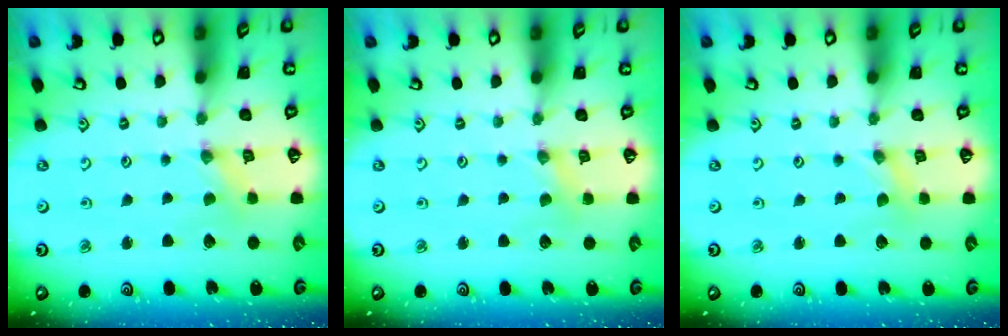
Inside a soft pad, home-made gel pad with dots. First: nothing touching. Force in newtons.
{"total": 0.9, "press": 0.9, "slide": 0.1}
{"total": 0.0}